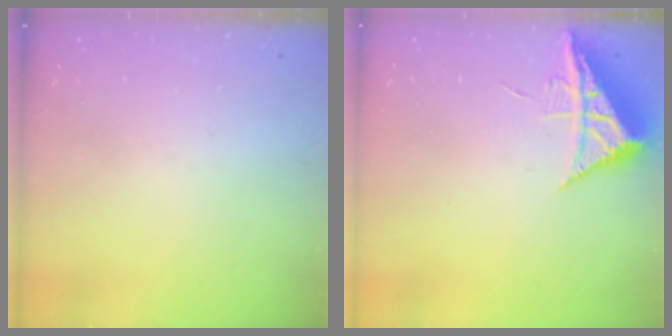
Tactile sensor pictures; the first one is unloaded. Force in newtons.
{"total": 7.7, "press": 7.7, "slide": 0.4}